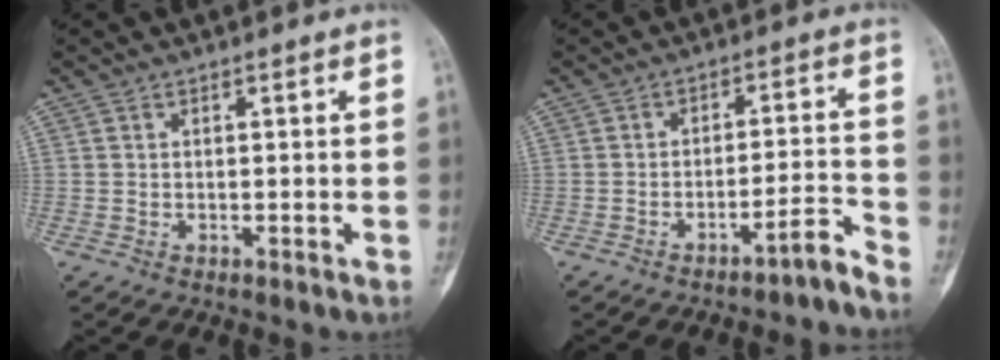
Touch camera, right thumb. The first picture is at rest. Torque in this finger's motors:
{"motor_torque": [-0.06, -0.15, -0.01, 0.06, -0.07]}